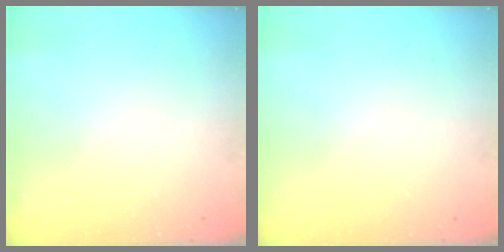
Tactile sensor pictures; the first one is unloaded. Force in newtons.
{"total": 0.0}